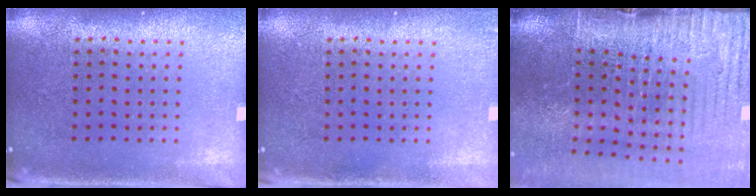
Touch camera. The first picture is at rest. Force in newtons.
{"total": 0.9, "press": 0.9, "slide": 0.2}
{"total": 4.3, "press": 3.6, "slide": 2.4}